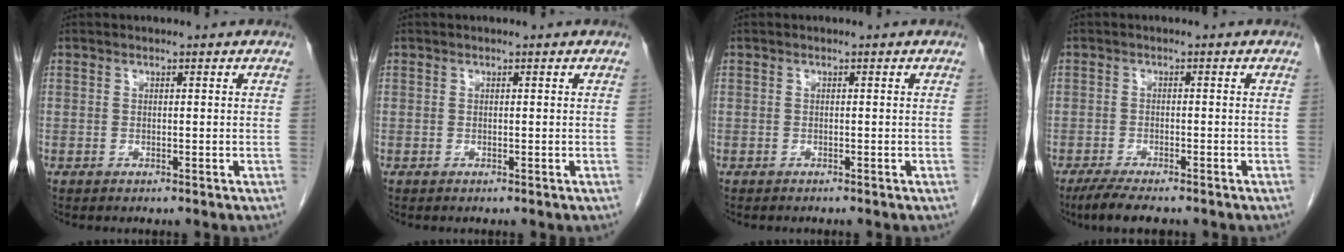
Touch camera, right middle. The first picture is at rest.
{"total": 0.0}
{"total": 0.5, "force": [-0.5, 0.1, 0.1], "torque": [-0.001, 0.000, -0.010]}
{"total": 5.5, "force": [-4.4, 1.1, 3.1], "torque": [-0.056, -0.013, -0.072]}